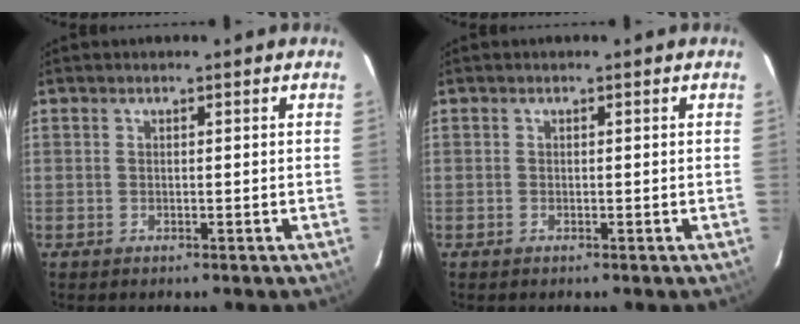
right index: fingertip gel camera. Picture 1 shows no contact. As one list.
[{"total": 0.0}]